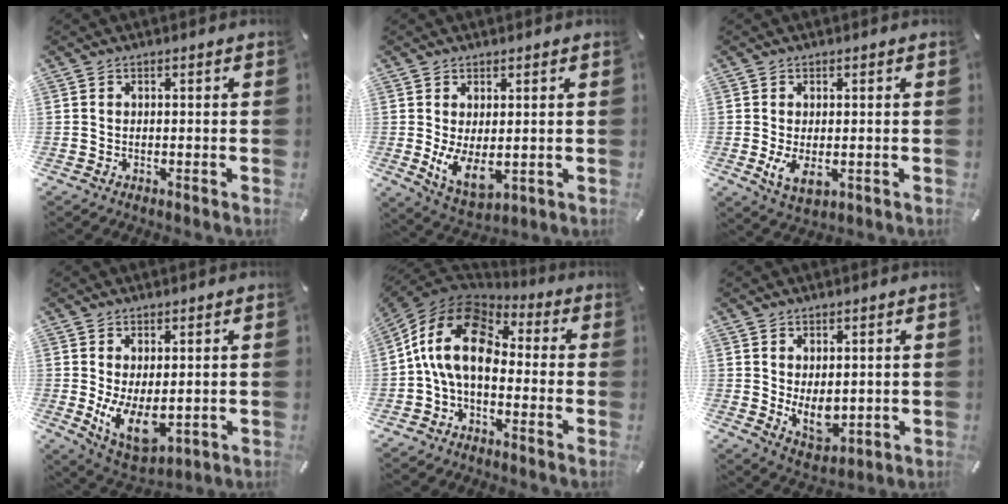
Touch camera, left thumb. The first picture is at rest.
{"total": 8.2, "force": [0.1, 4.6, 6.8], "torque": [-0.125, -0.020, 0.006]}
{"total": 5.2, "force": [-0.4, 2.8, 4.3], "torque": [-0.087, -0.011, -0.012]}
{"total": 9.5, "force": [0.3, 5.3, 7.8], "torque": [-0.132, -0.028, 0.013]}
{"total": 15.6, "force": [-0.6, 10.3, 11.8], "torque": [-0.253, 0.020, -0.018]}
{"total": 7.4, "force": [0.8, 5.0, 5.4], "torque": [-0.082, -0.013, 0.017]}